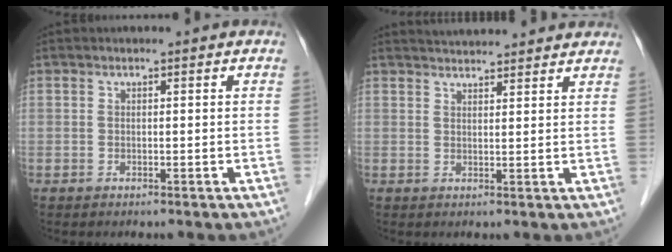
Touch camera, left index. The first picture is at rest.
{"total": 8.6, "force": [8.2, 1.1, 2.5], "torque": [-0.036, 0.027, 0.100]}